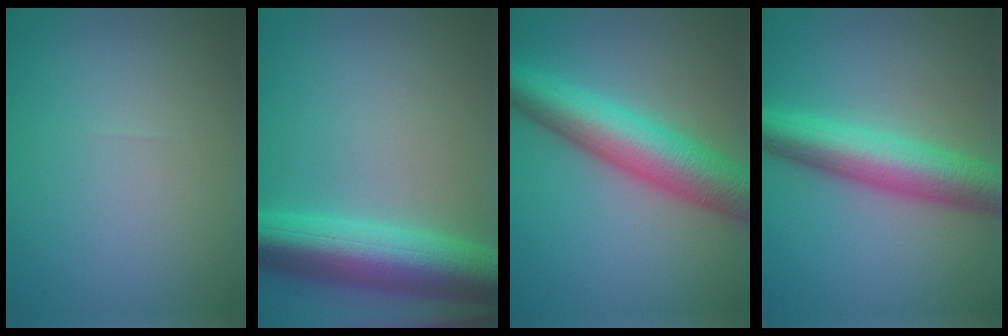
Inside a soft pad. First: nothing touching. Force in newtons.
{"total": 9.2, "press": 9.2, "slide": 0.2}
{"total": 8.6, "press": 8.6, "slide": 0.2}
{"total": 7.3, "press": 7.3, "slide": 0.1}